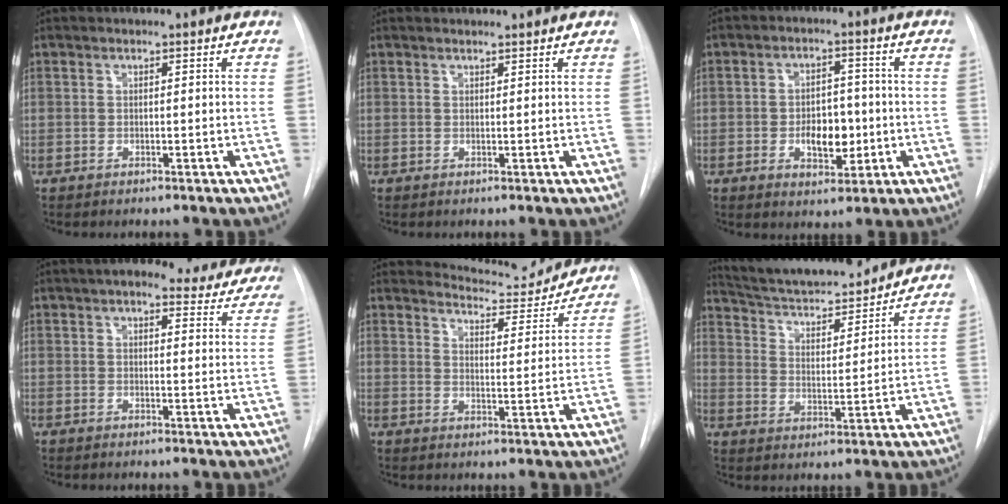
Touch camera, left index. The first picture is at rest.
{"total": 0.8, "force": [0.8, 0.0, 0.0], "torque": [-0.006, 0.004, 0.014]}
{"total": 6.6, "force": [-1.9, 3.8, 5.1], "torque": [-0.077, 0.001, -0.022]}
{"total": 18.2, "force": [15.8, 5.1, 7.5], "torque": [-0.094, -0.002, 0.173]}
{"total": 8.8, "force": [8.7, 1.2, 0.0], "torque": [0.003, -0.022, 0.112]}
{"total": 17.9, "force": [16.4, 3.3, 6.6], "torque": [-0.104, -0.001, 0.246]}